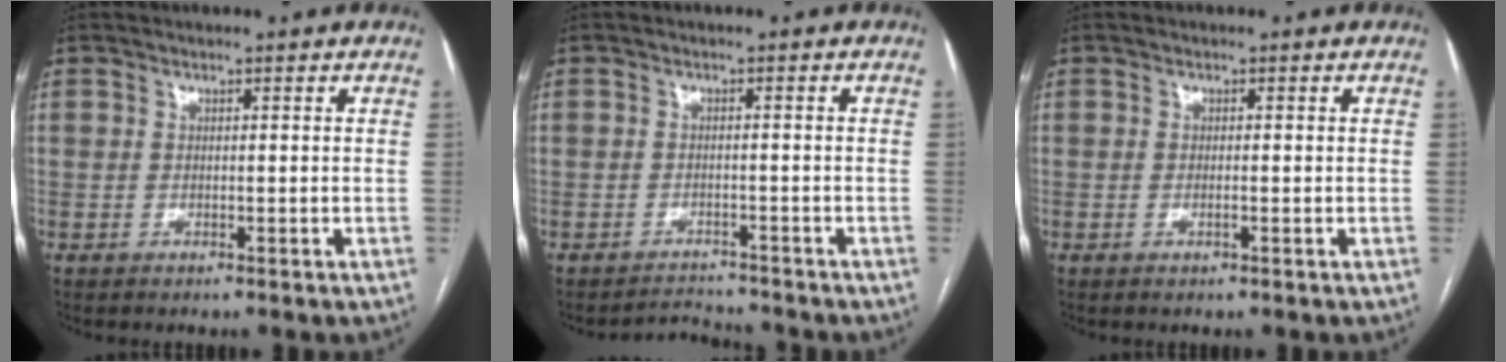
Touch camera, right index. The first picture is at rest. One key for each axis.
{"total": 2.8, "fx": -2.7, "fy": 0.3, "fz": -0.8, "tx": 0.014, "ty": -0.005, "tz": -0.038}
{"total": 0.8, "fx": -0.3, "fy": 0.0, "fz": 0.8, "tx": -0.017, "ty": -0.001, "tz": -0.004}